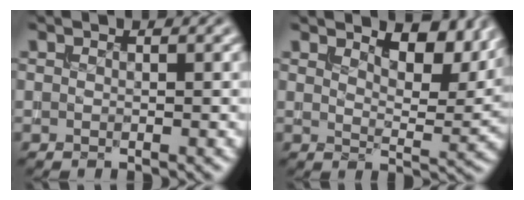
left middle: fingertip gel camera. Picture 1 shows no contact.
{"total": 6.7, "force": [4.3, 2.6, 4.4], "torque": [-0.063, -0.007, 0.063]}